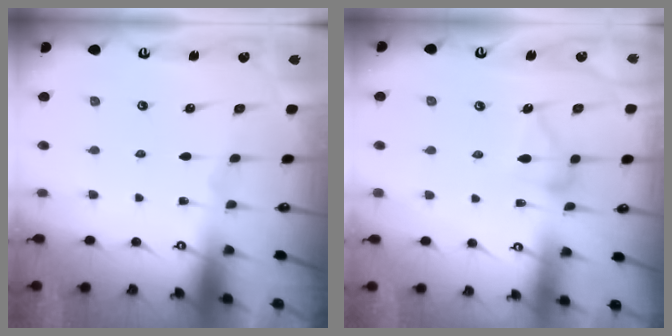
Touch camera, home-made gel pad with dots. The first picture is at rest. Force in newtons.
{"total": 10.6, "press": 10.6, "slide": 0.6}